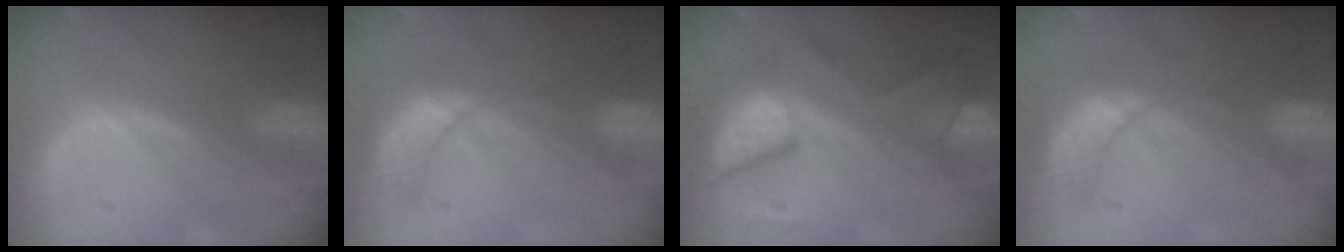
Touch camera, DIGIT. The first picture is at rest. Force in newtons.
{"total": 9.1, "press": 7.8, "slide": 4.7}
{"total": 9.2, "press": 9.2, "slide": 0.6}
{"total": 9.1, "press": 7.8, "slide": 4.7}